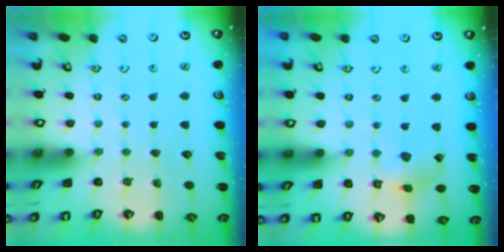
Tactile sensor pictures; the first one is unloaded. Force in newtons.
{"total": 5.2, "press": 5.2, "slide": 0.4}